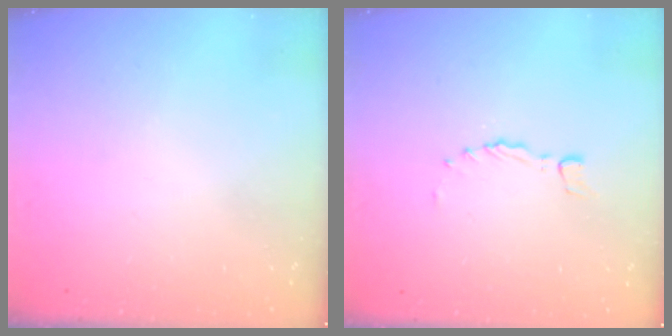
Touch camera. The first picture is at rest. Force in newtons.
{"total": 0.0}